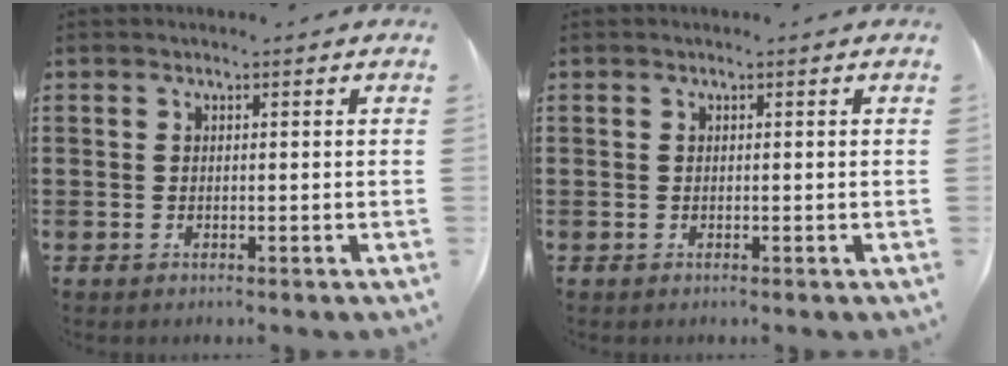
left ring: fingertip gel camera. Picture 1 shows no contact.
{"total": 0.0}